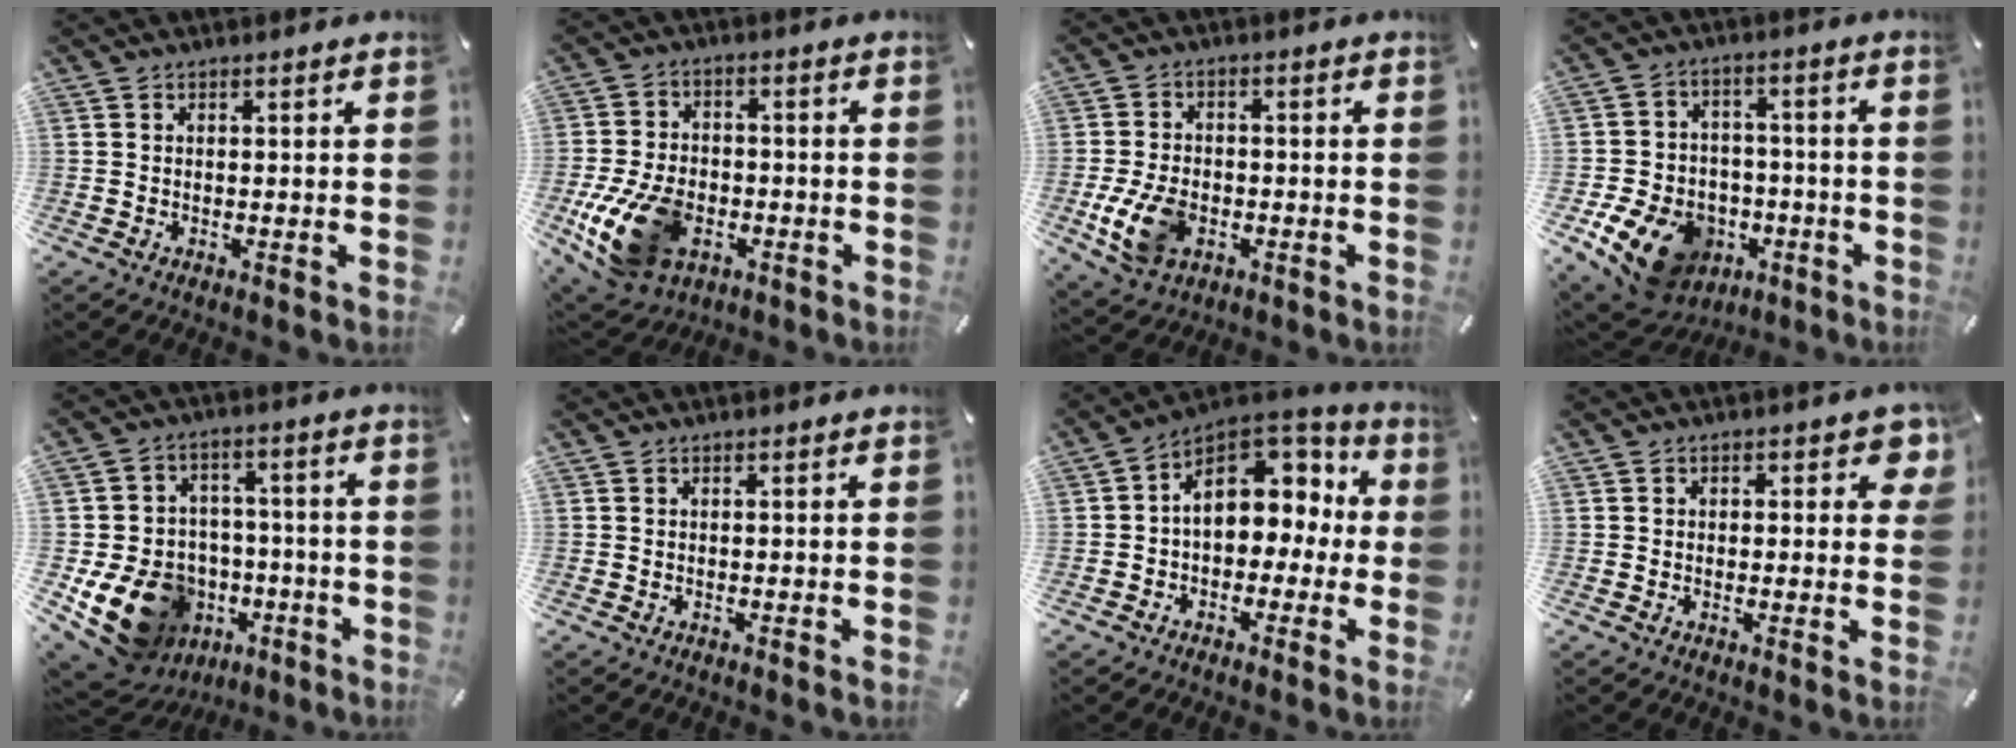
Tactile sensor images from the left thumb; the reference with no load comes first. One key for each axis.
{"total": 17.2, "fx": -5.7, "fy": 11.7, "fz": 11.2, "tx": -0.214, "ty": 0.027, "tz": -0.090}
{"total": 10.6, "fx": -3.2, "fy": 7.1, "fz": 7.1, "tx": -0.145, "ty": 0.004, "tz": -0.053}
{"total": 14.6, "fx": -6.8, "fy": 10.9, "fz": 7.0, "tx": -0.112, "ty": 0.041, "tz": -0.109}
{"total": 17.3, "fx": -5.9, "fy": 14.1, "fz": 8.2, "tx": -0.152, "ty": 0.023, "tz": -0.076}
{"total": 0.0}
{"total": 12.1, "fx": 3.1, "fy": 9.1, "fz": 7.4, "tx": -0.095, "ty": -0.021, "tz": 0.058}
{"total": 4.1, "fx": 1.5, "fy": 2.3, "fz": 3.0, "tx": -0.022, "ty": -0.003, "tz": 0.018}